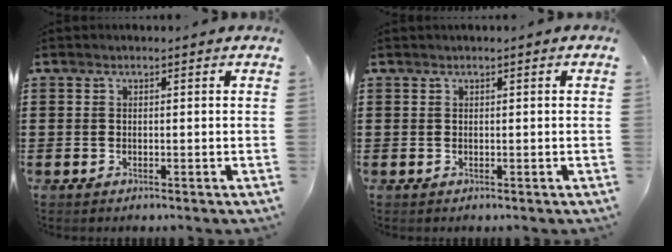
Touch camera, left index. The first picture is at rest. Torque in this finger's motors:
{"motor_torque": [0.36, -0.29, 0.28, 0.05]}